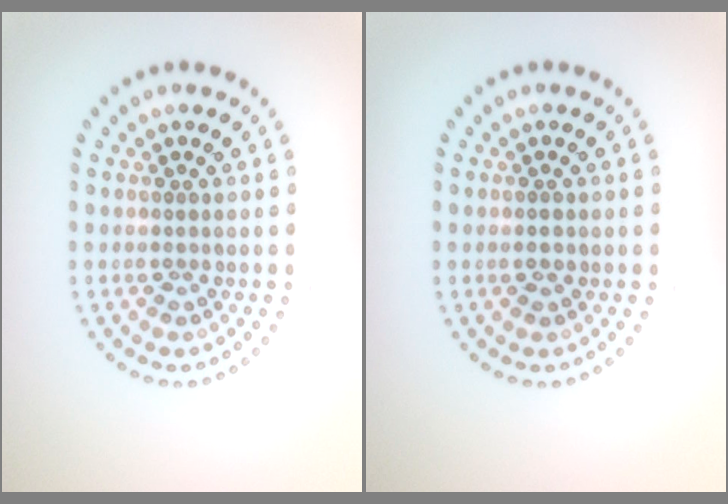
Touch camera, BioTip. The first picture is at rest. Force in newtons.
{"total": 1.0, "press": 1.0, "slide": 0.1}